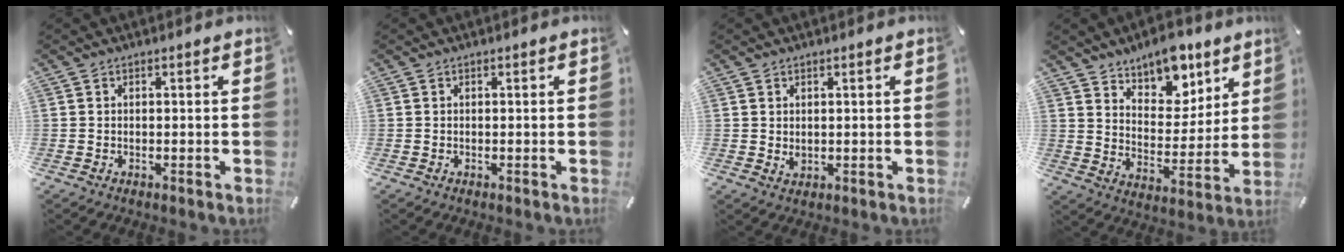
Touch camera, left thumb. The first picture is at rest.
{"total": 0.0}
{"total": 1.5, "force": [0.7, 1.1, 0.7], "torque": [-0.014, 0.002, 0.013]}
{"total": 11.3, "force": [9.3, 6.1, 2.4], "torque": [-0.029, -0.078, 0.169]}